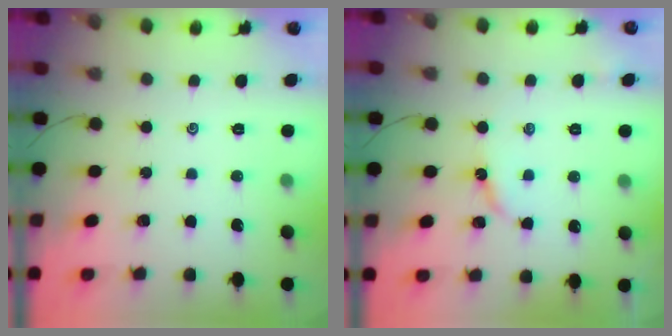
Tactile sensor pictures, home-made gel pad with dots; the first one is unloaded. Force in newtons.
{"total": 4.4, "press": 4.4, "slide": 0.4}